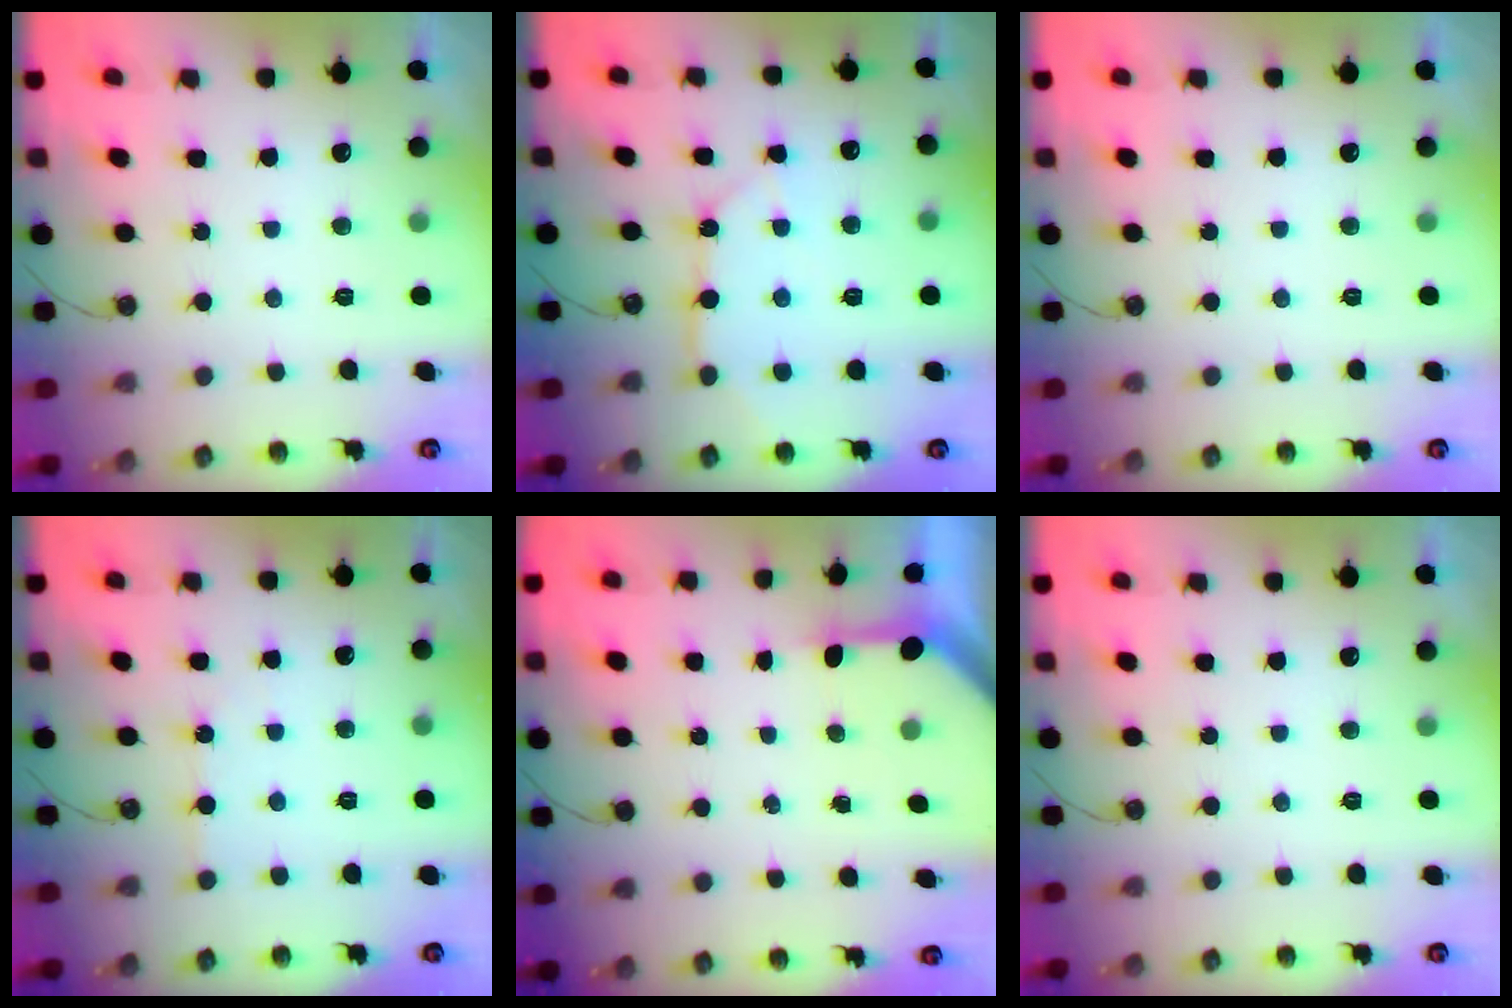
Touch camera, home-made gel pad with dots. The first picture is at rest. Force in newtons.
{"total": 10.1, "press": 10.0, "slide": 0.7}
{"total": 0.0}
{"total": 2.9, "press": 2.9, "slide": 0.5}
{"total": 3.2, "press": 3.2, "slide": 0.2}
{"total": 0.0}